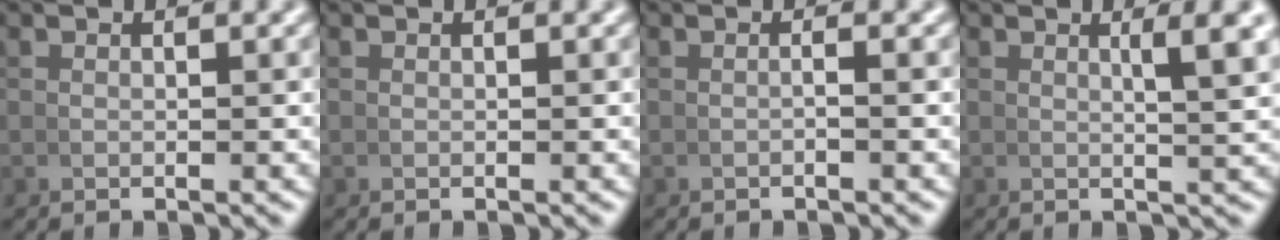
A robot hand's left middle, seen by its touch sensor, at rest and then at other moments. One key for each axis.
{"total": 0.0}
{"total": 0.5, "fx": -0.2, "fy": -0.1, "fz": 0.5, "tx": -0.013, "ty": 0.004, "tz": -0.004}
{"total": 3.1, "fx": 1.4, "fy": 0.1, "fz": 2.7, "tx": -0.031, "ty": 0.005, "tz": 0.022}